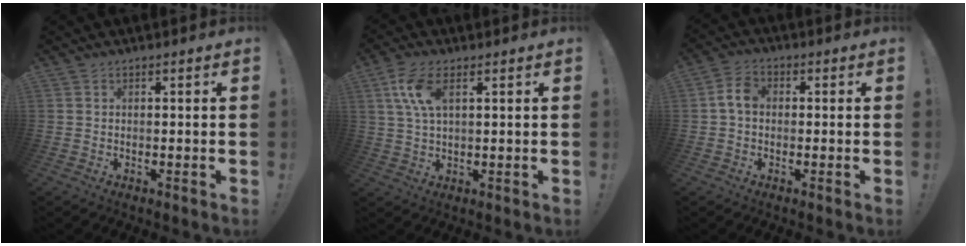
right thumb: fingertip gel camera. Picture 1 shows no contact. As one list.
[{"total": 8.3, "force": [3.1, 3.7, 6.7], "torque": [-0.137, -0.001, 0.054]}, {"total": 5.8, "force": [-0.1, 4.0, 4.2], "torque": [-0.084, 0.017, 0.002]}]